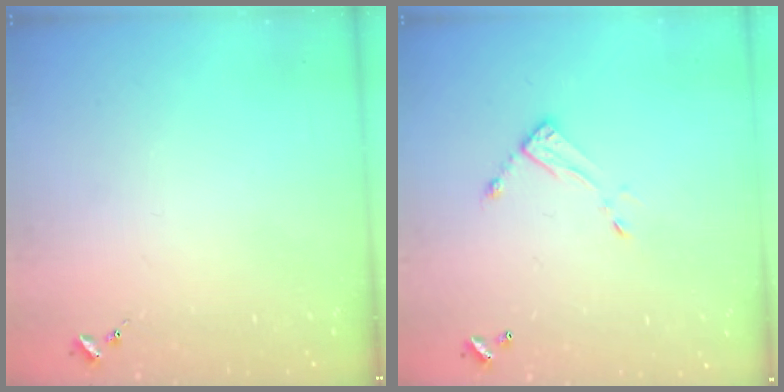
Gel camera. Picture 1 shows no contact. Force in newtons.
{"total": 7.2, "press": 7.2, "slide": 0.3}